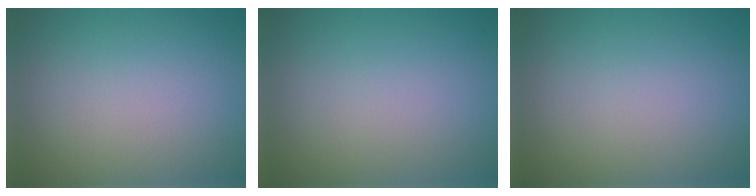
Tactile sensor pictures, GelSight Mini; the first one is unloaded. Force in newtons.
{"total": 0.0}
{"total": 0.0}